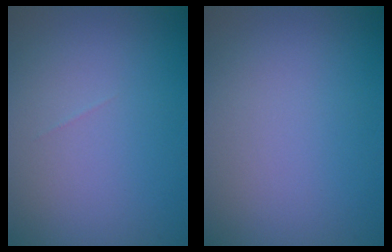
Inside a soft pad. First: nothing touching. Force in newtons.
{"total": 0.0}